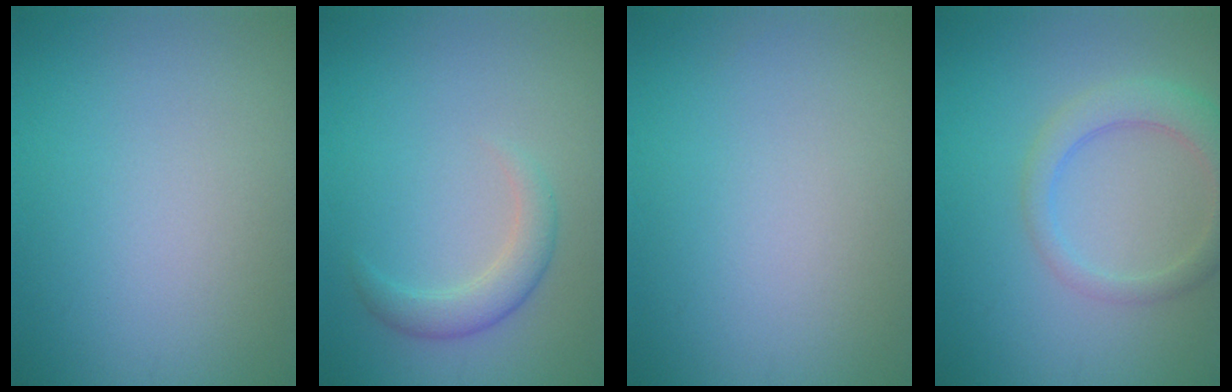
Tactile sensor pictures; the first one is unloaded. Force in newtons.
{"total": 2.4, "press": 2.4, "slide": 0.1}
{"total": 0.0}
{"total": 3.5, "press": 3.5, "slide": 0.4}